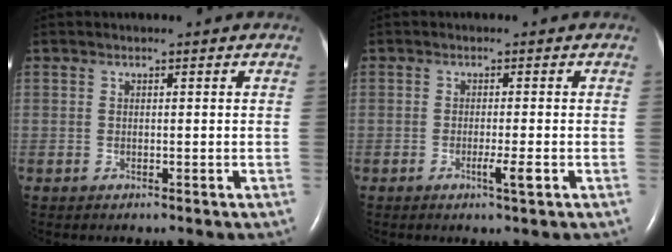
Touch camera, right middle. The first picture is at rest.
{"total": 2.2, "force": [-0.9, -0.3, 2.0], "torque": [-0.038, -0.005, -0.015]}